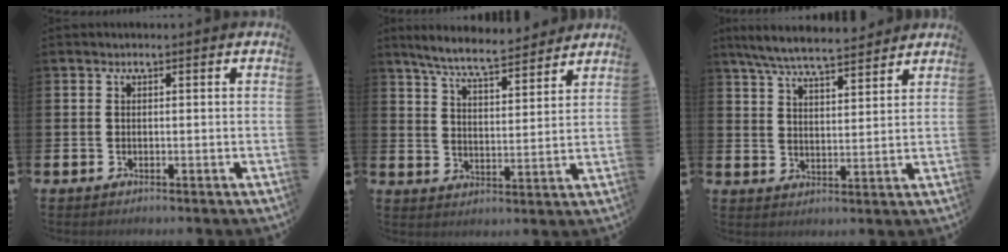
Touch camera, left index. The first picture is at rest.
{"total": 7.4, "force": [7.0, 0.7, 2.4], "torque": [-0.077, -0.036, 0.124]}
{"total": 7.0, "force": [6.6, 0.8, 2.2], "torque": [-0.070, -0.027, 0.119]}